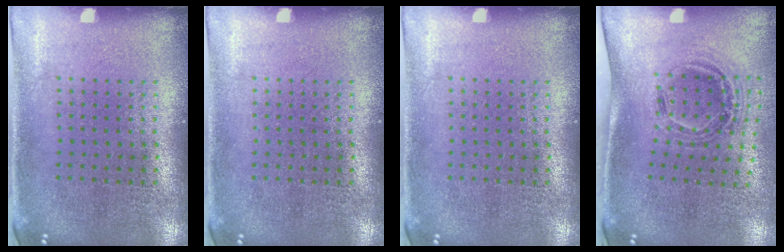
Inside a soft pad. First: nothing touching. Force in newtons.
{"total": 0.0}
{"total": 0.0}
{"total": 1.2, "press": 1.0, "slide": 0.5}